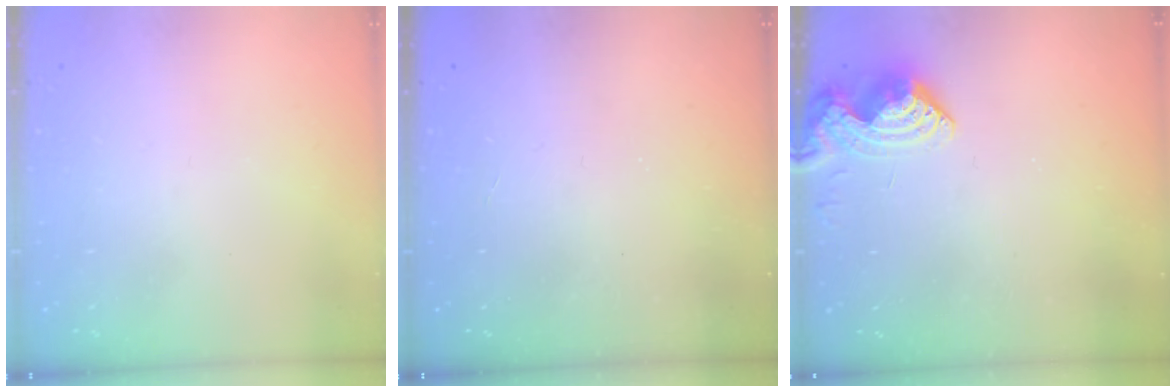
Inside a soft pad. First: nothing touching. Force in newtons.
{"total": 2.1, "press": 2.1, "slide": 0.4}
{"total": 9.9, "press": 9.8, "slide": 0.7}